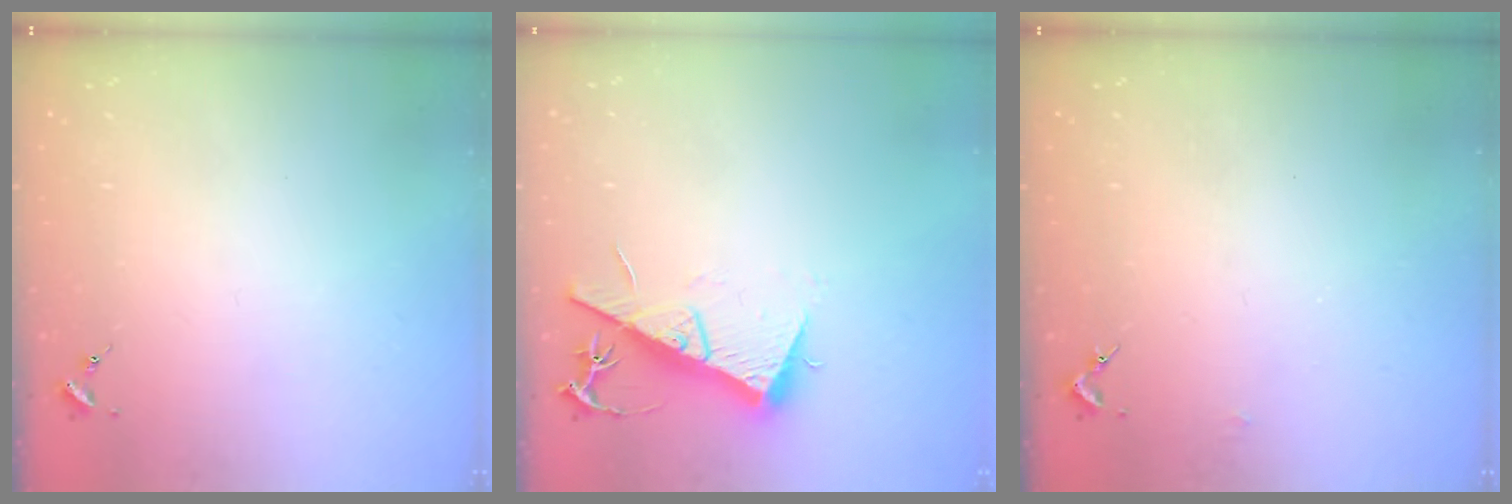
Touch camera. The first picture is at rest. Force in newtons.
{"total": 12.5, "press": 12.5, "slide": 0.5}
{"total": 1.4, "press": 1.4, "slide": 0.1}